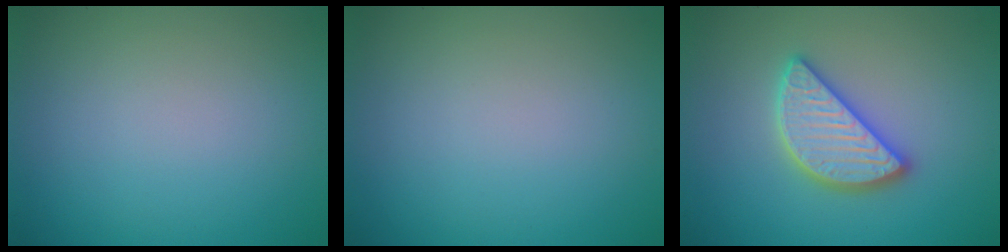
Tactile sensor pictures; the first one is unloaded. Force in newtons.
{"total": 0.0}
{"total": 4.7, "press": 4.7, "slide": 0.5}